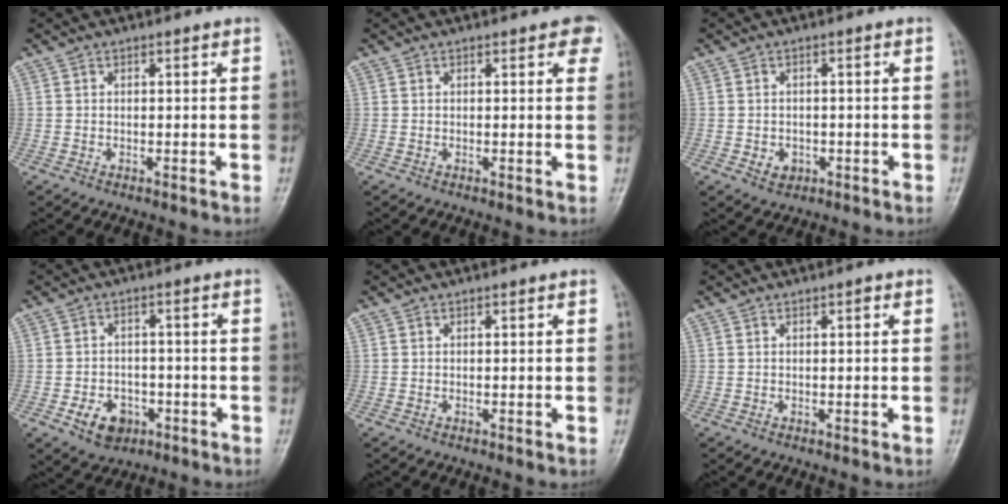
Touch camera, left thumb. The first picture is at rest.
{"total": 3.0, "force": [1.4, 1.5, 2.1], "torque": [-0.002, 0.000, 0.008]}
{"total": 3.1, "force": [-1.0, 2.6, 1.4], "torque": [-0.009, 0.003, -0.011]}
{"total": 7.0, "force": [-2.9, 5.3, 3.6], "torque": [-0.038, 0.021, -0.042]}
{"total": 0.0}
{"total": 0.9, "force": [0.3, 0.4, 0.7], "torque": [-0.011, 0.002, 0.002]}